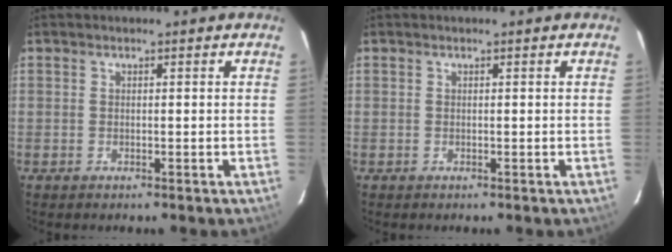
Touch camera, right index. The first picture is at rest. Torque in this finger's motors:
{"motor_torque": [0.10, 0.03, 0.04, 0.01]}